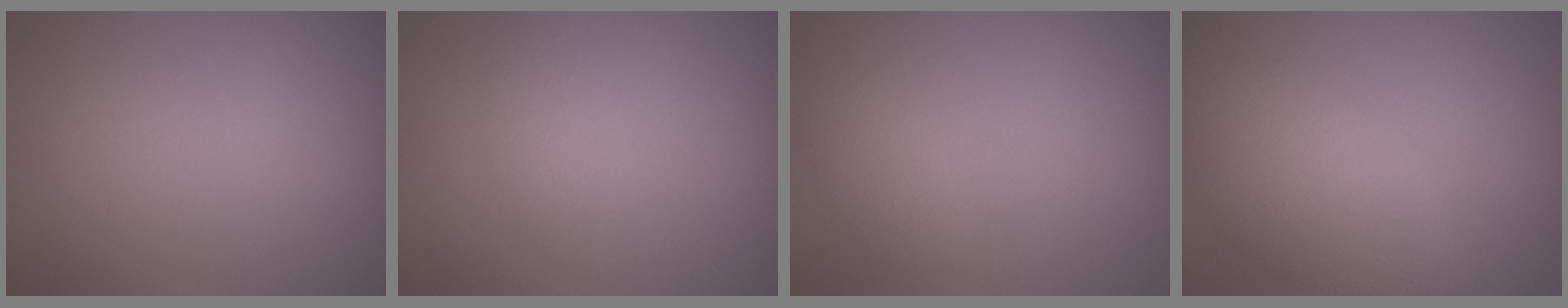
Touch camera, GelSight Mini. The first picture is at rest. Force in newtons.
{"total": 1.8, "press": 1.8, "slide": 0.1}
{"total": 1.2, "press": 1.2, "slide": 0.1}
{"total": 6.5, "press": 6.5, "slide": 0.2}